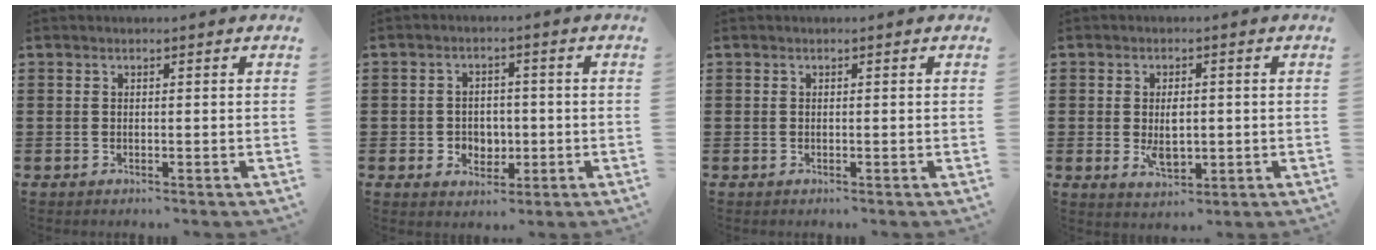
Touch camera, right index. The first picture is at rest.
{"total": 3.2, "force": [-0.6, 2.9, 1.1], "torque": [-0.024, 0.002, -0.016]}
{"total": 0.0}
{"total": 4.4, "force": [-0.2, 2.3, 3.7], "torque": [-0.078, 0.002, -0.005]}